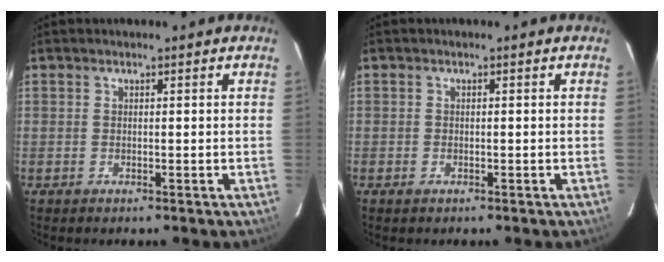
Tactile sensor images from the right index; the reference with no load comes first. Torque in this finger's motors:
{"motor_torque": [0.06, -0.03, -0.16, -0.05]}